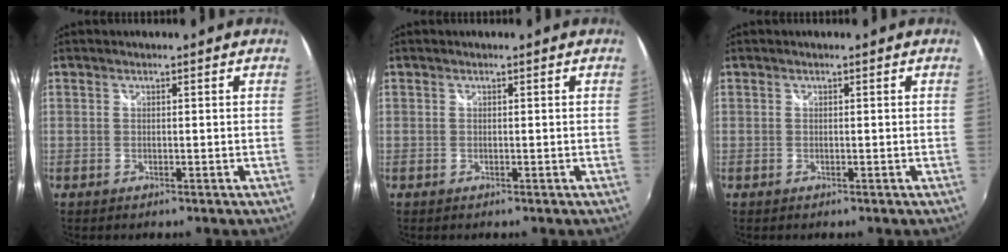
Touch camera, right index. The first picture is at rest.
{"total": 0.0}
{"total": 0.0}